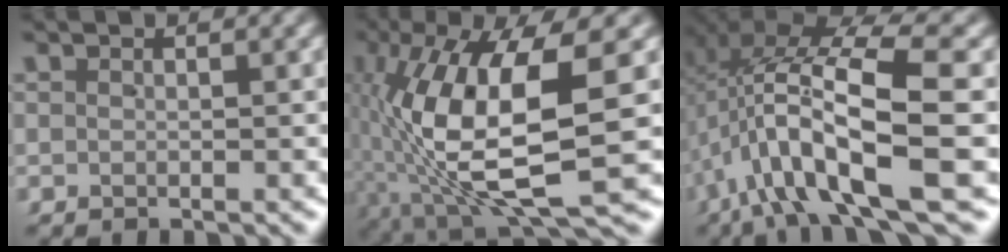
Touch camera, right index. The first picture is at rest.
{"total": 14.6, "force": [-0.8, 6.5, 13.1], "torque": [-0.254, -0.029, 0.015]}
{"total": 9.6, "force": [-0.5, 4.2, 8.6], "torque": [-0.173, -0.009, -0.007]}